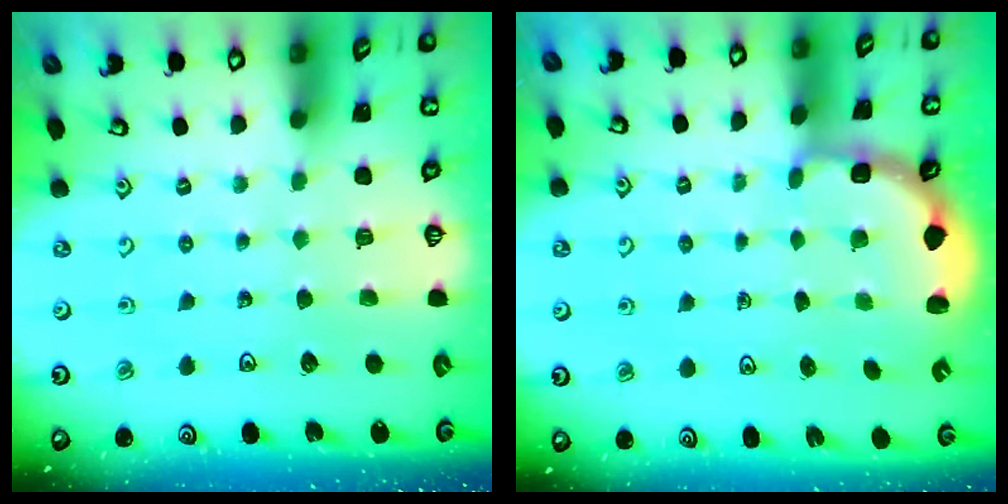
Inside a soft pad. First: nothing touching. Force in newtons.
{"total": 2.7, "press": 2.4, "slide": 1.4}